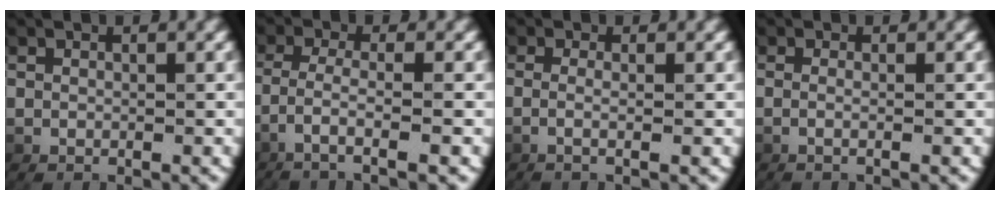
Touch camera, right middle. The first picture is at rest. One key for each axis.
{"total": 4.2, "fx": -2.3, "fy": 0.6, "fz": 3.4, "tx": -0.077, "ty": -0.014, "tz": -0.030}
{"total": 1.8, "fx": -0.3, "fy": -0.2, "fz": 1.8, "tx": -0.050, "ty": -0.009, "tz": -0.003}
{"total": 1.4, "fx": -0.5, "fy": -0.3, "fz": 1.2, "tx": -0.037, "ty": -0.008, "tz": -0.006}